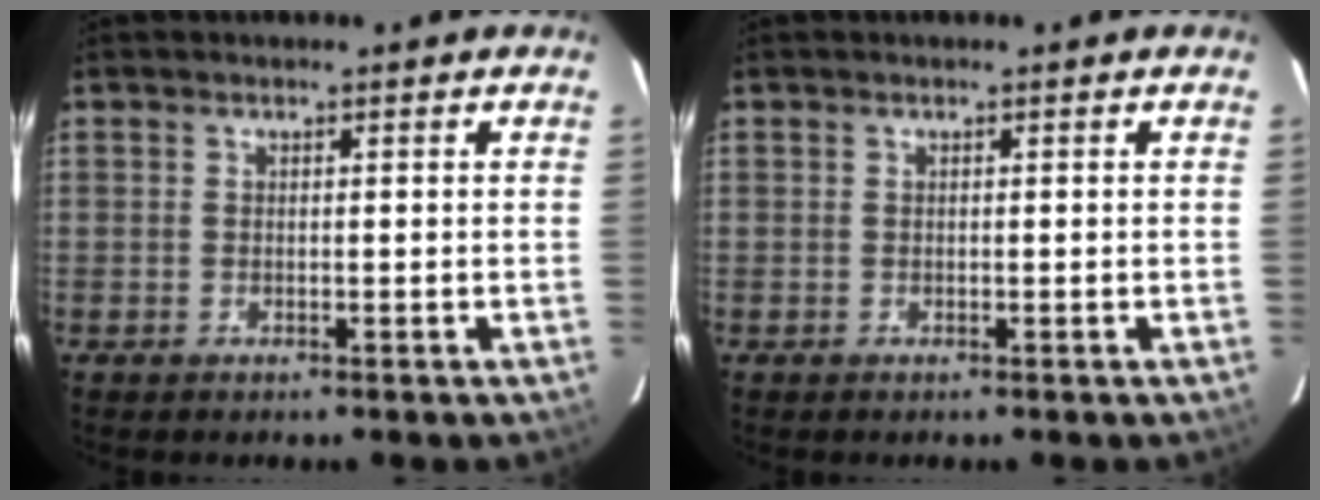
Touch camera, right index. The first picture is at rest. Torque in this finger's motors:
{"motor_torque": [0.07, 0.02, 0.03, 0.01]}